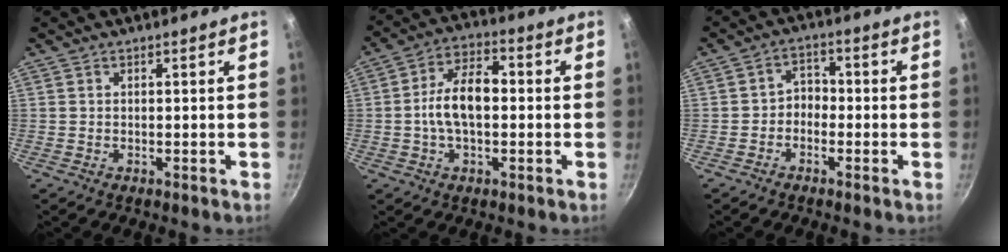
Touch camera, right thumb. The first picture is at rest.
{"total": 10.4, "force": [-0.4, 5.9, 8.6], "torque": [-0.135, 0.032, -0.017]}
{"total": 3.6, "force": [-1.4, 2.8, 1.8], "torque": [-0.007, 0.025, -0.031]}